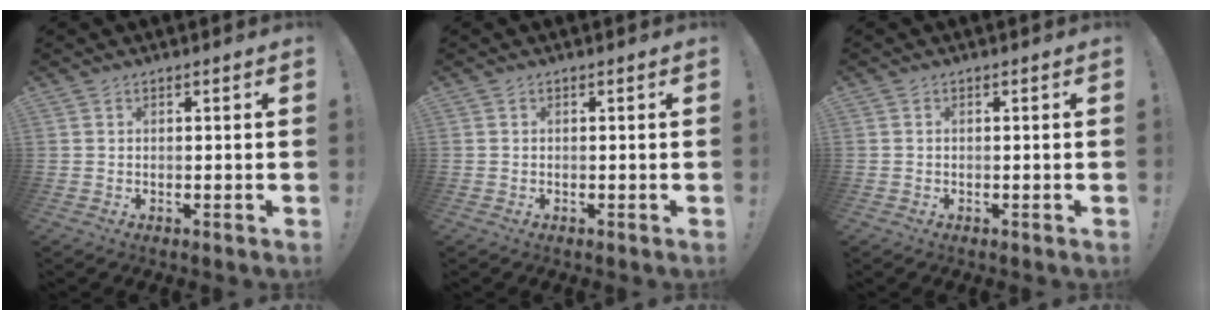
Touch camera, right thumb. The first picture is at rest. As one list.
[{"total": 0.7, "force": [-0.4, 0.5, -0.2], "torque": [-0.003, 0.004, -0.006]}, {"total": 1.2, "force": [-0.3, 1.1, 0.0], "torque": [0.002, 0.001, -0.007]}]